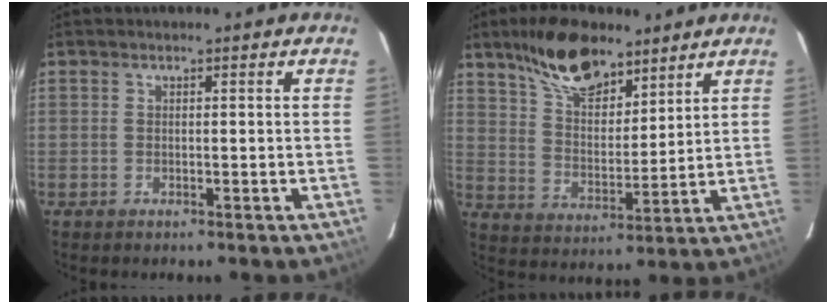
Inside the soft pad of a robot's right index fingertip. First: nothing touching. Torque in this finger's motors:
{"motor_torque": [0.43, 0.38, 0.61, 0.11]}